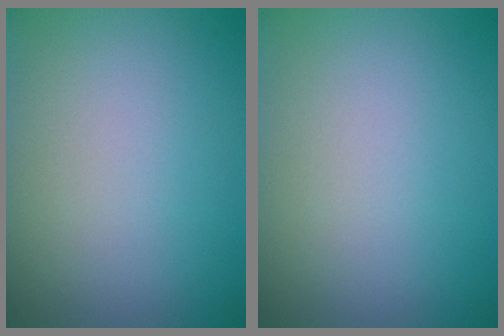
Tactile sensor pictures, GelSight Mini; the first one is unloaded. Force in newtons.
{"total": 0.0}